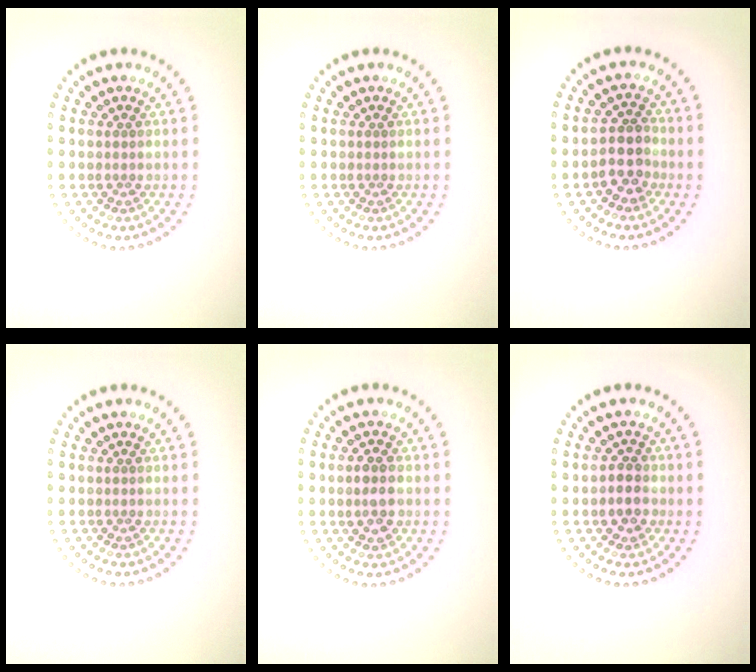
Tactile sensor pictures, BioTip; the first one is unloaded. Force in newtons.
{"total": 0.0}
{"total": 2.8, "press": 2.5, "slide": 1.3}
{"total": 0.0}
{"total": 2.3, "press": 2.3, "slide": 0.1}
{"total": 2.4, "press": 2.3, "slide": 0.9}